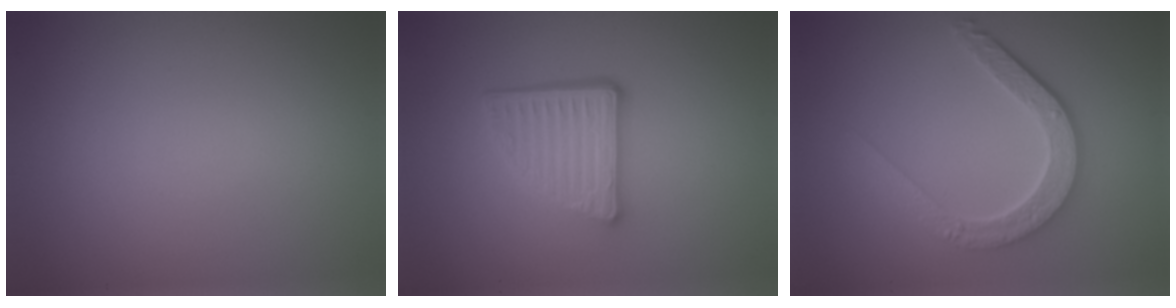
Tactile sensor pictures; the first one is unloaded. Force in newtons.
{"total": 4.7, "press": 3.4, "slide": 3.2}
{"total": 4.7, "press": 3.7, "slide": 2.9}